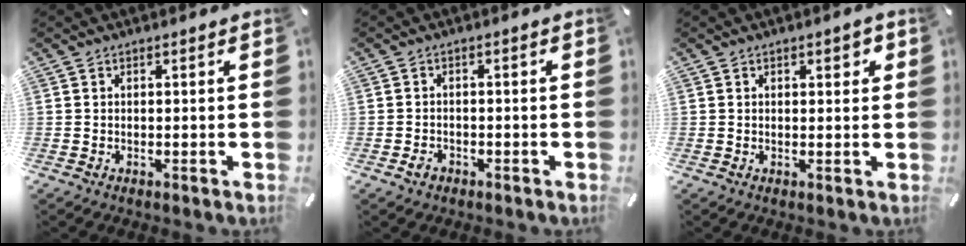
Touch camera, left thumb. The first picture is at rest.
{"total": 1.9, "force": [-1.2, 1.3, 0.6], "torque": [-0.012, 0.006, -0.025]}
{"total": 1.9, "force": [0.8, 1.1, 1.4], "torque": [-0.019, 0.003, 0.009]}